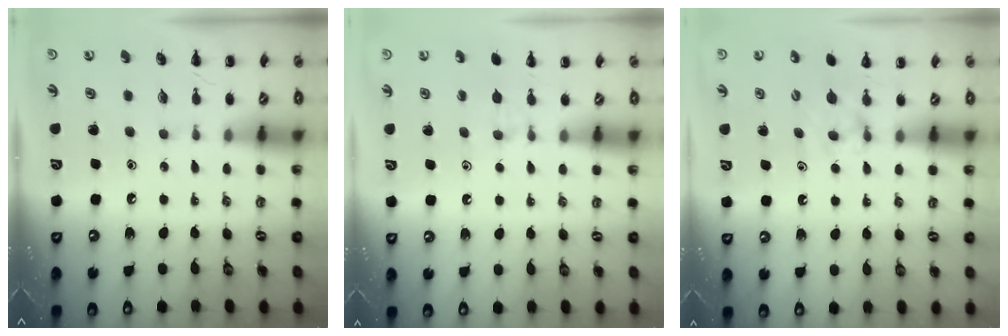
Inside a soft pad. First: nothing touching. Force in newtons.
{"total": 3.9, "press": 3.7, "slide": 1.2}
{"total": 5.2, "press": 4.9, "slide": 1.4}